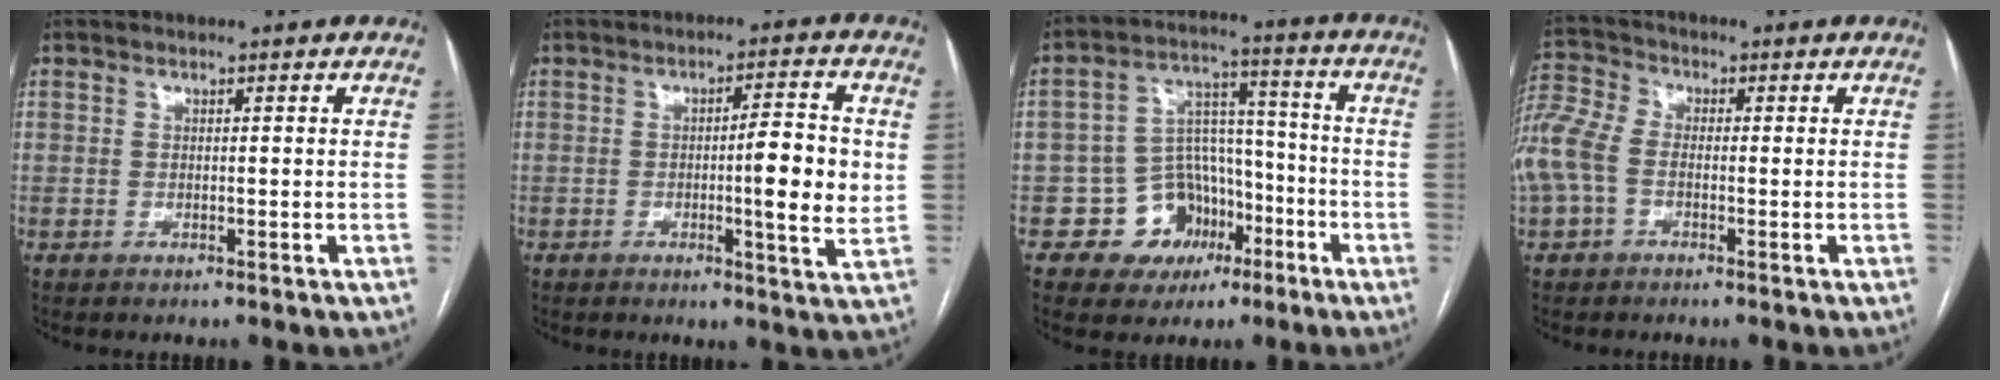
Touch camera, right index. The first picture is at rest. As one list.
[{"total": 8.8, "force": [-0.1, 0.6, 8.8], "torque": [-0.119, -0.001, -0.007]}, {"total": 9.9, "force": [-4.5, 8.3, 2.9], "torque": [-0.032, 0.038, -0.063]}, {"total": 13.0, "force": [-1.6, 9.3, 8.9], "torque": [-0.255, 0.027, -0.033]}]